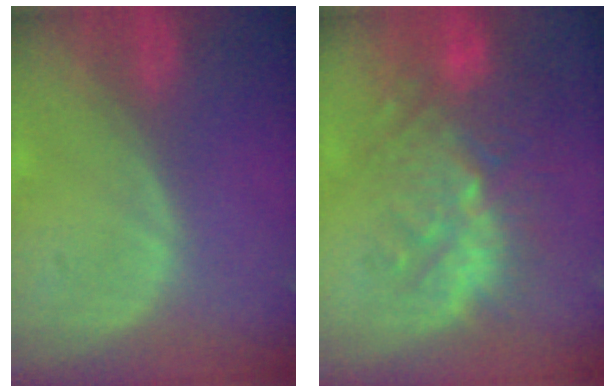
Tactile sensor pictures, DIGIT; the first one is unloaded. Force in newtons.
{"total": 10.8, "press": 10.0, "slide": 4.2}